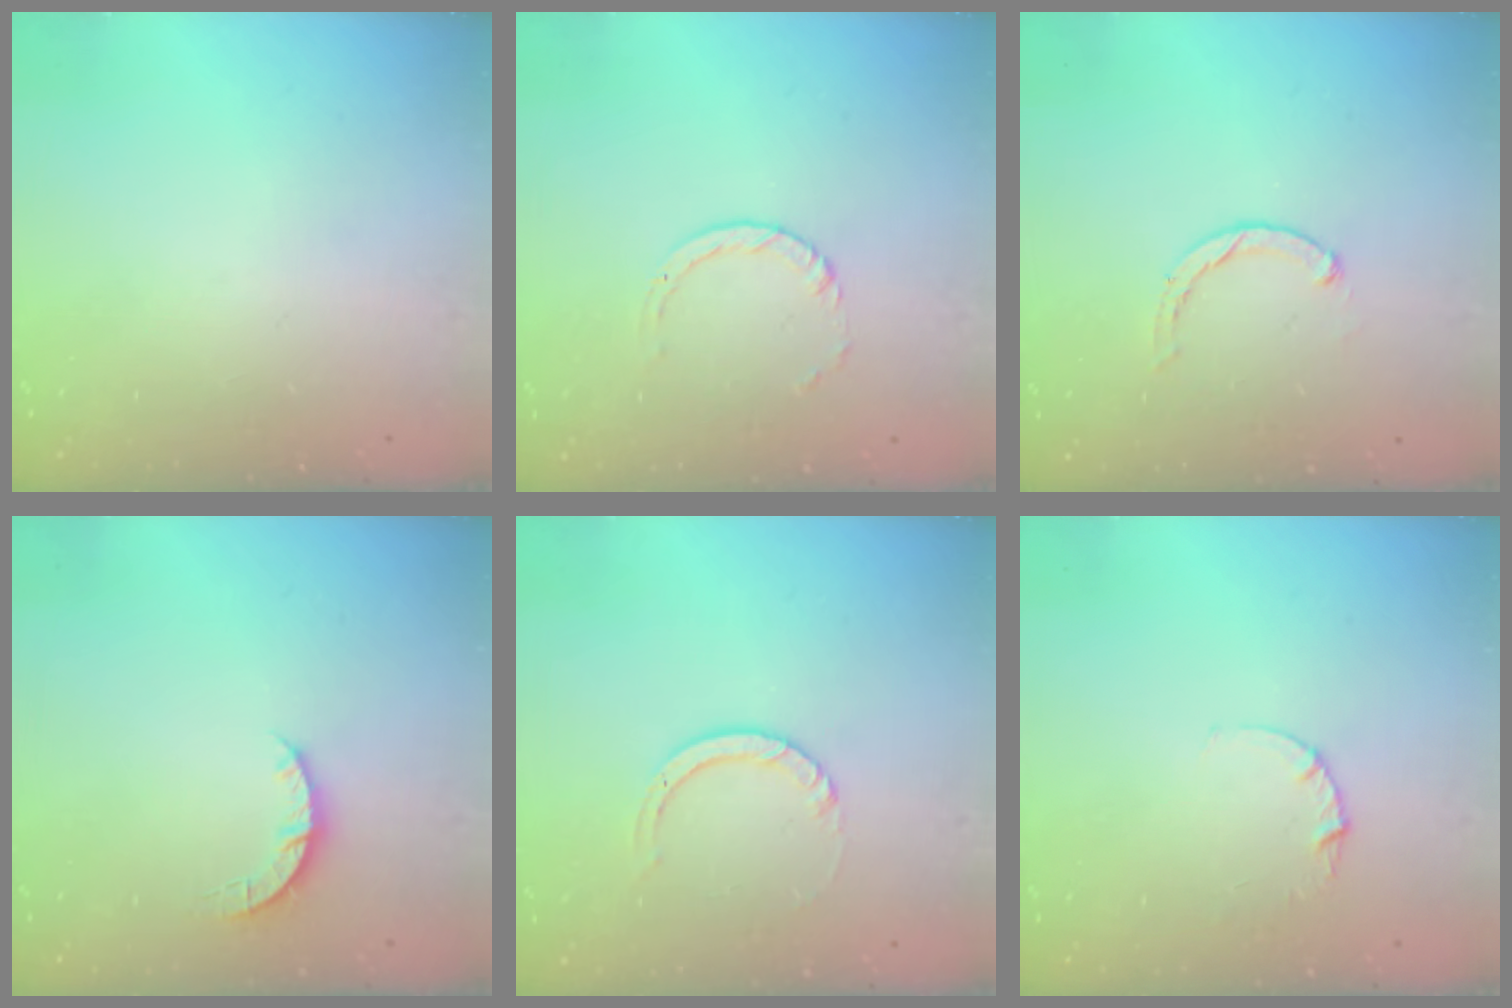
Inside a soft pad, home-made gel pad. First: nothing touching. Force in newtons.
{"total": 1.0, "press": 1.0, "slide": 0.1}
{"total": 0.6, "press": 0.6, "slide": 0.2}
{"total": 3.5, "press": 3.5, "slide": 0.4}
{"total": 3.0, "press": 3.0, "slide": 0.3}
{"total": 2.8, "press": 2.8, "slide": 0.3}